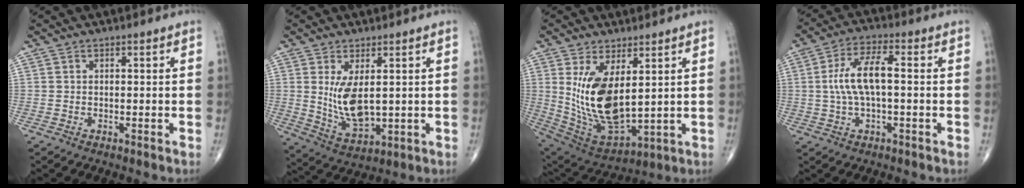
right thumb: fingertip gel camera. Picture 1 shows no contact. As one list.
[{"total": 8.8, "force": [1.4, 4.2, 7.7], "torque": [-0.137, -0.026, 0.043]}, {"total": 15.5, "force": [3.2, 7.3, 13.3], "torque": [-0.245, -0.028, 0.086]}, {"total": 9.1, "force": [0.3, 3.4, 8.5], "torque": [-0.179, 0.024, 0.002]}]